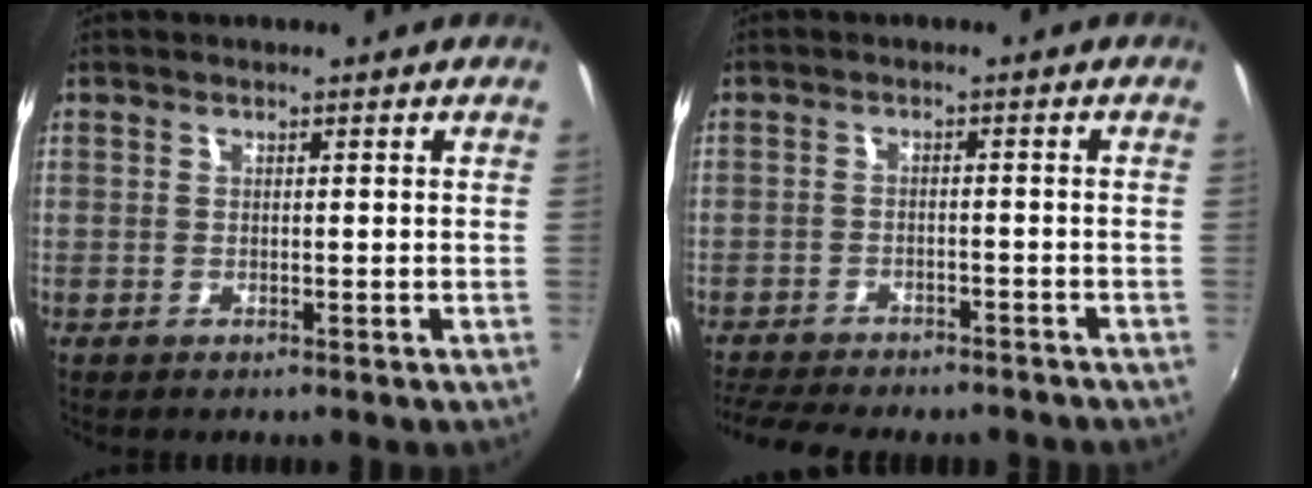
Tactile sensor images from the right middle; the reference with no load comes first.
{"total": 13.9, "force": [-12.1, 3.7, 5.7], "torque": [-0.132, -0.024, -0.174]}